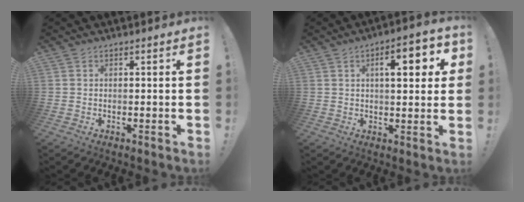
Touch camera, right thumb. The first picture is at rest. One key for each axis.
{"total": 9.4, "fx": 2.9, "fy": 3.1, "fz": 8.4, "tx": -0.106, "ty": -0.007, "tz": 0.037}